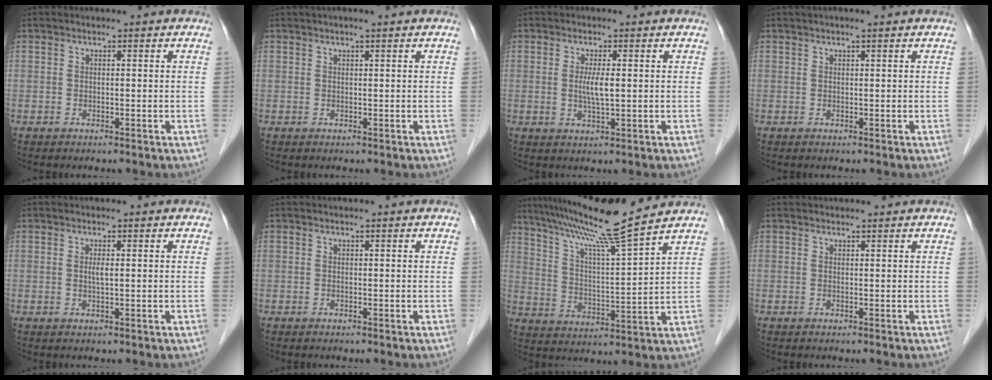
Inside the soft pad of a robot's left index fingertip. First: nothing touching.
{"total": 1.6, "force": [1.1, -0.1, 1.1], "torque": [-0.013, 0.013, 0.019]}
{"total": 3.2, "force": [0.1, 0.3, 3.1], "torque": [-0.062, -0.007, 0.003]}
{"total": 1.4, "force": [1.0, -0.1, 1.0], "torque": [-0.012, 0.012, 0.017]}
{"total": 1.2, "force": [0.1, 0.0, 1.2], "torque": [-0.026, -0.004, 0.002]}
{"total": 0.0}
{"total": 14.0, "force": [12.1, -2.2, 6.8], "torque": [-0.124, -0.006, 0.203]}
{"total": 0.9, "force": [0.9, 0.1, 0.1], "torque": [-0.008, 0.009, 0.015]}